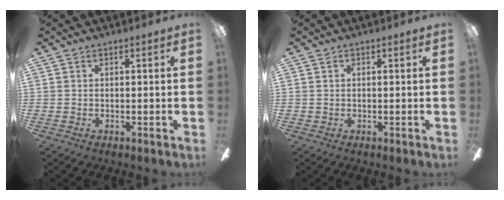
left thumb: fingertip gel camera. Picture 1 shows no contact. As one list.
[{"total": 0.7, "force": [0.1, 0.6, 0.2], "torque": [-0.004, 0.006, 0.001]}]